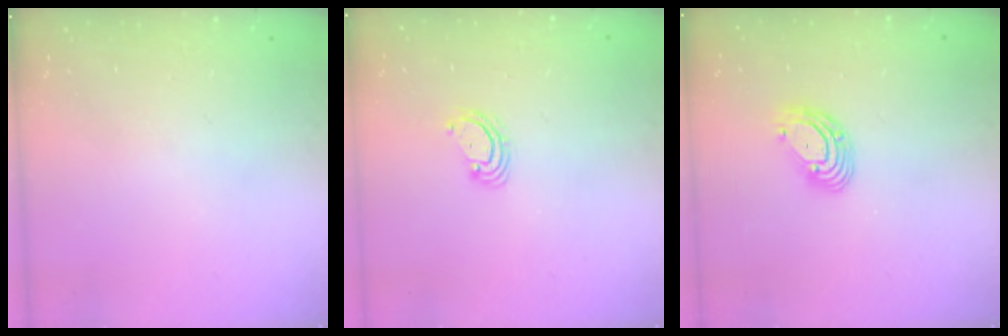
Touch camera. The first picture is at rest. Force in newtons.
{"total": 3.8, "press": 3.8, "slide": 0.4}
{"total": 7.3, "press": 7.2, "slide": 1.3}